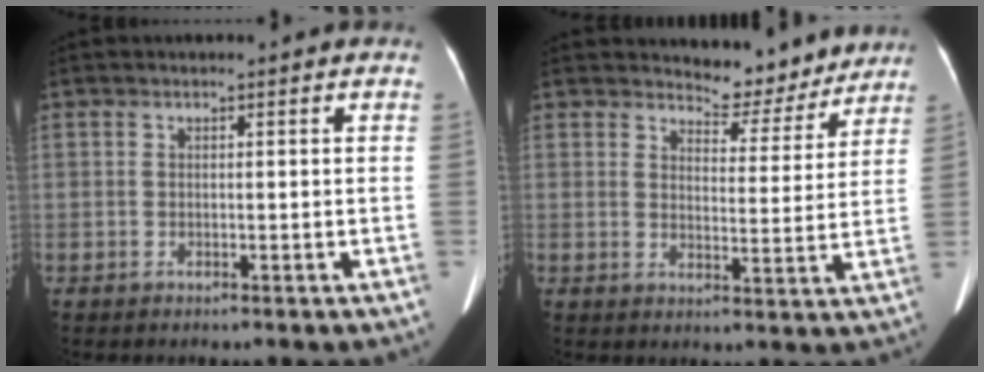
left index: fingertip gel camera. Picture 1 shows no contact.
{"total": 6.8, "force": [6.5, 1.9, 0.4], "torque": [-0.005, -0.011, 0.086]}